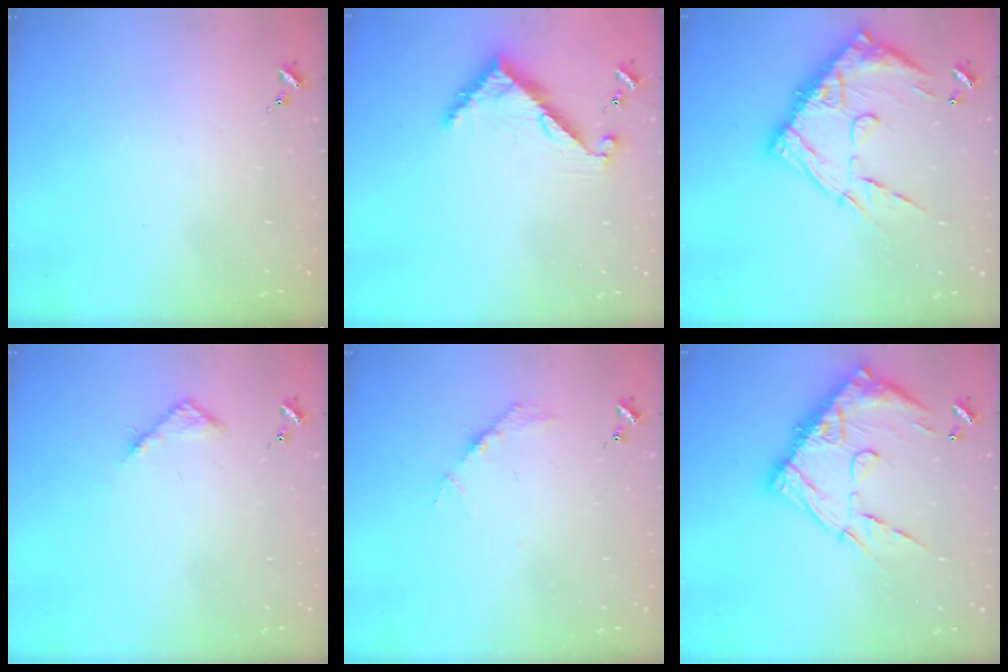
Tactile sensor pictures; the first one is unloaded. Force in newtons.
{"total": 7.3, "press": 7.3, "slide": 0.6}
{"total": 19.1, "press": 19.0, "slide": 1.7}
{"total": 4.6, "press": 4.6, "slide": 0.5}
{"total": 3.6, "press": 3.6, "slide": 0.4}
{"total": 19.1, "press": 19.0, "slide": 1.7}